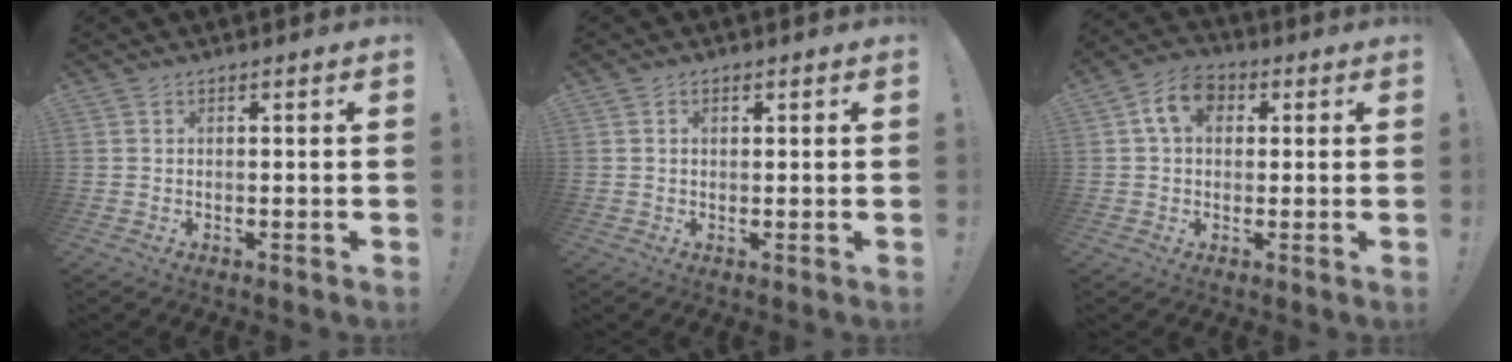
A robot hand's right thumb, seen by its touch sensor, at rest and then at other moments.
{"total": 1.1, "force": [0.4, 0.7, 0.8], "torque": [-0.015, 0.001, 0.006]}
{"total": 8.5, "force": [2.3, 6.2, 5.3], "torque": [-0.093, 0.017, 0.047]}